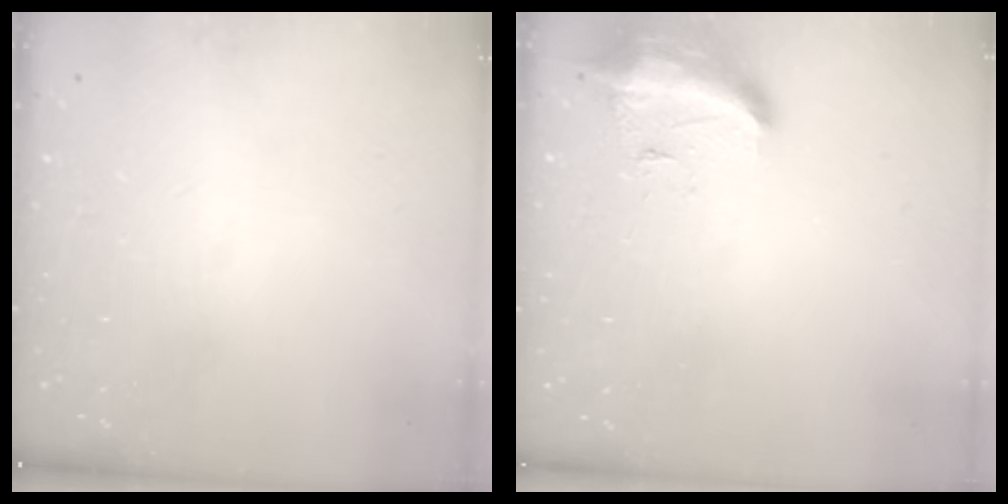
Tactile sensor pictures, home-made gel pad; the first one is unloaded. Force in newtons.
{"total": 9.5, "press": 9.4, "slide": 1.2}